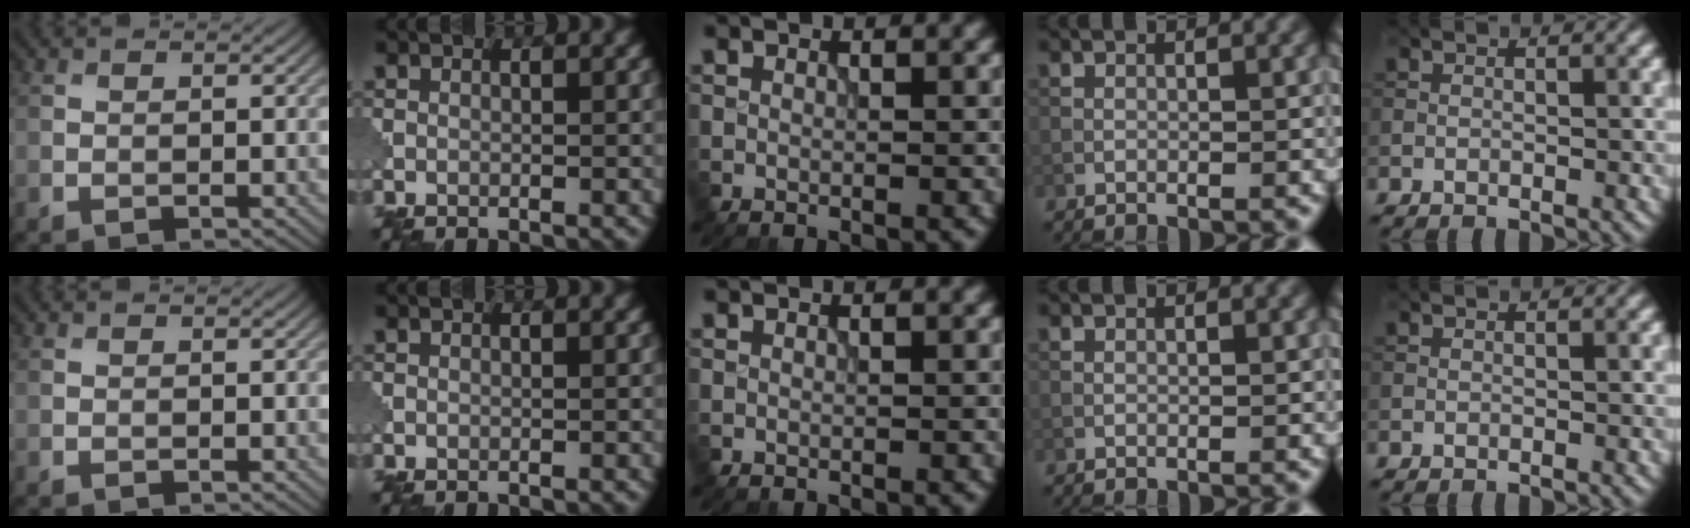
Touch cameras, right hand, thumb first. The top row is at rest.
{}